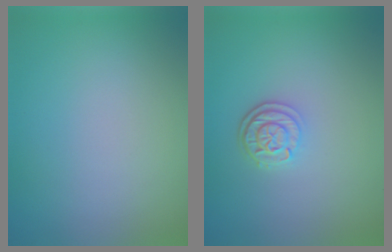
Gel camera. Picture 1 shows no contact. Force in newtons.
{"total": 2.5, "press": 2.1, "slide": 1.4}